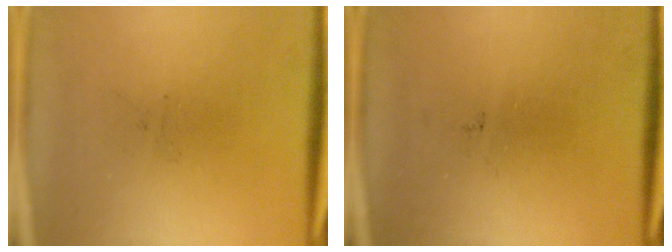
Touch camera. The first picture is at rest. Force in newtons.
{"total": 0.0}